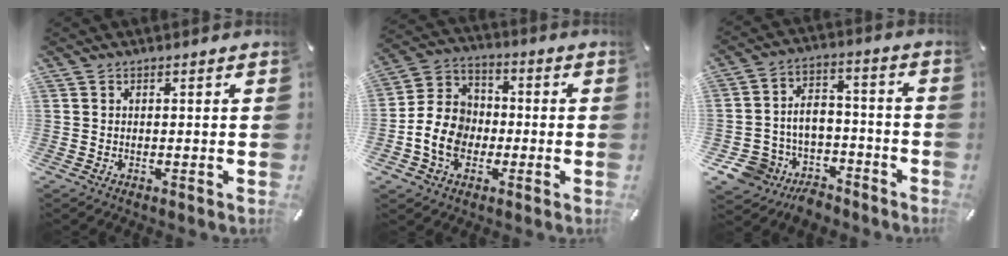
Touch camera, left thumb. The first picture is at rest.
{"total": 10.7, "force": [-2.8, 9.1, 4.8], "torque": [-0.114, 0.025, -0.050]}
{"total": 9.5, "force": [-5.4, 7.7, 1.7], "torque": [-0.039, 0.025, -0.093]}